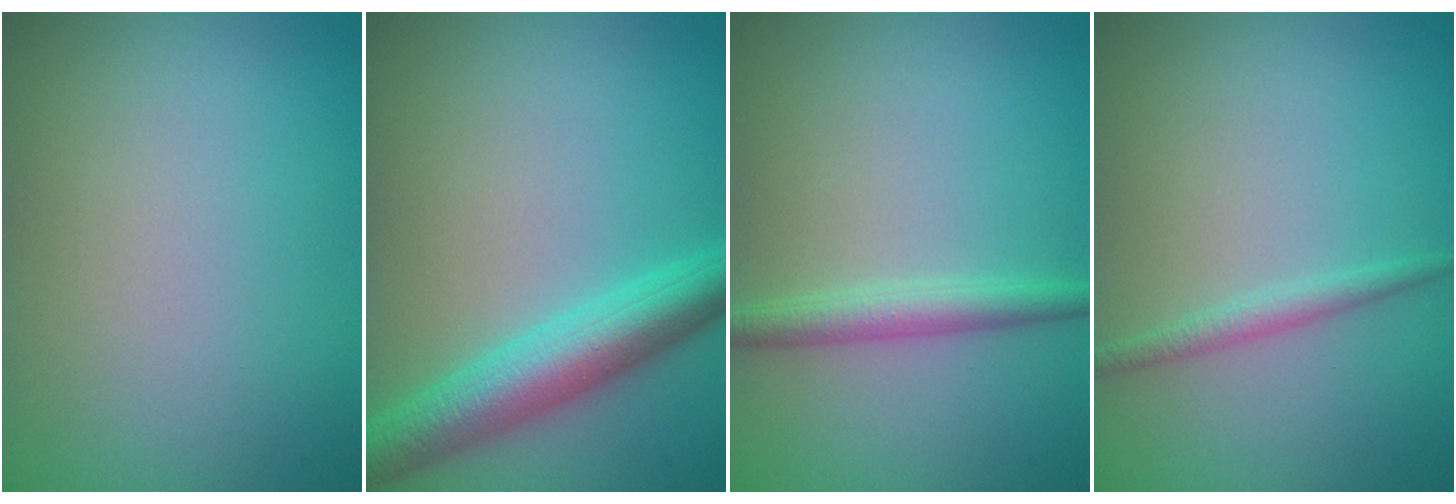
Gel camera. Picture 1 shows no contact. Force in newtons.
{"total": 5.7, "press": 5.7, "slide": 0.1}
{"total": 2.4, "press": 2.4, "slide": 0.1}
{"total": 1.4, "press": 1.4, "slide": 0.1}